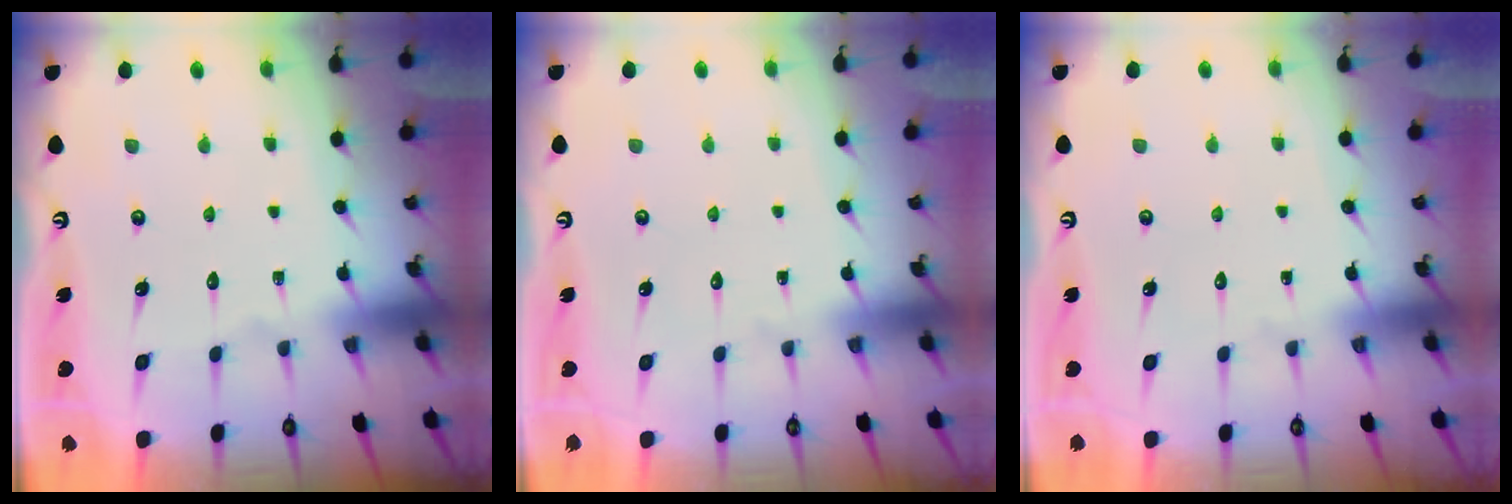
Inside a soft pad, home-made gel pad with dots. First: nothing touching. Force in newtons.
{"total": 0.0}
{"total": 0.0}